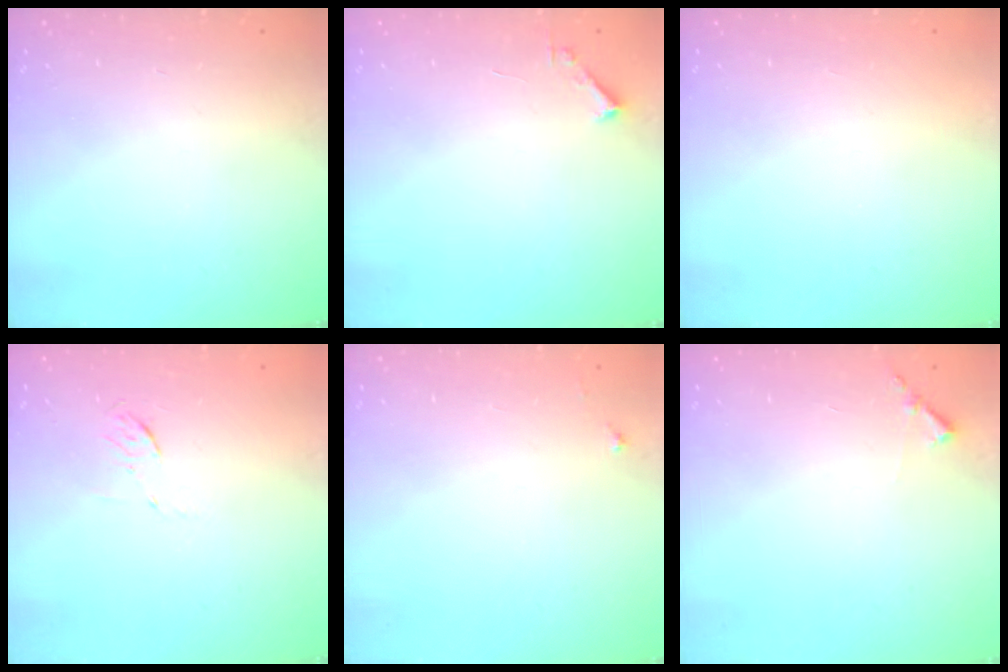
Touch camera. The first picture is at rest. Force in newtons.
{"total": 1.7, "press": 1.7, "slide": 0.2}
{"total": 1.5, "press": 1.5, "slide": 0.1}
{"total": 4.0, "press": 3.7, "slide": 1.3}
{"total": 3.9, "press": 3.9, "slide": 0.4}
{"total": 5.8, "press": 5.8, "slide": 0.4}